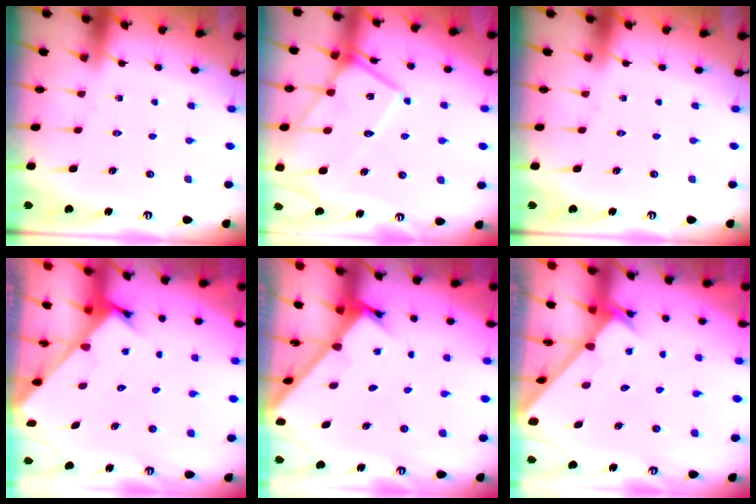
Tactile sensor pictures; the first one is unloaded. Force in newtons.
{"total": 14.0, "press": 14.0, "slide": 1.3}
{"total": 0.0}
{"total": 2.4, "press": 2.3, "slide": 0.3}
{"total": 2.1, "press": 2.1, "slide": 0.2}
{"total": 2.2, "press": 2.2, "slide": 0.2}